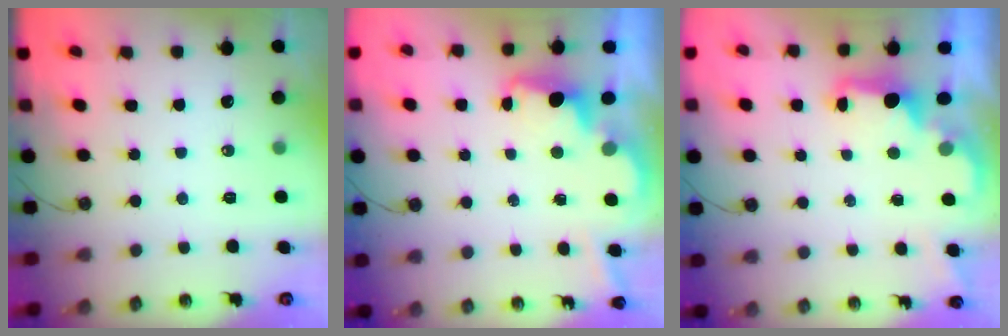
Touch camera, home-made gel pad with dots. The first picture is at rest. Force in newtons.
{"total": 3.6, "press": 3.5, "slide": 0.7}
{"total": 2.2, "press": 2.1, "slide": 0.7}